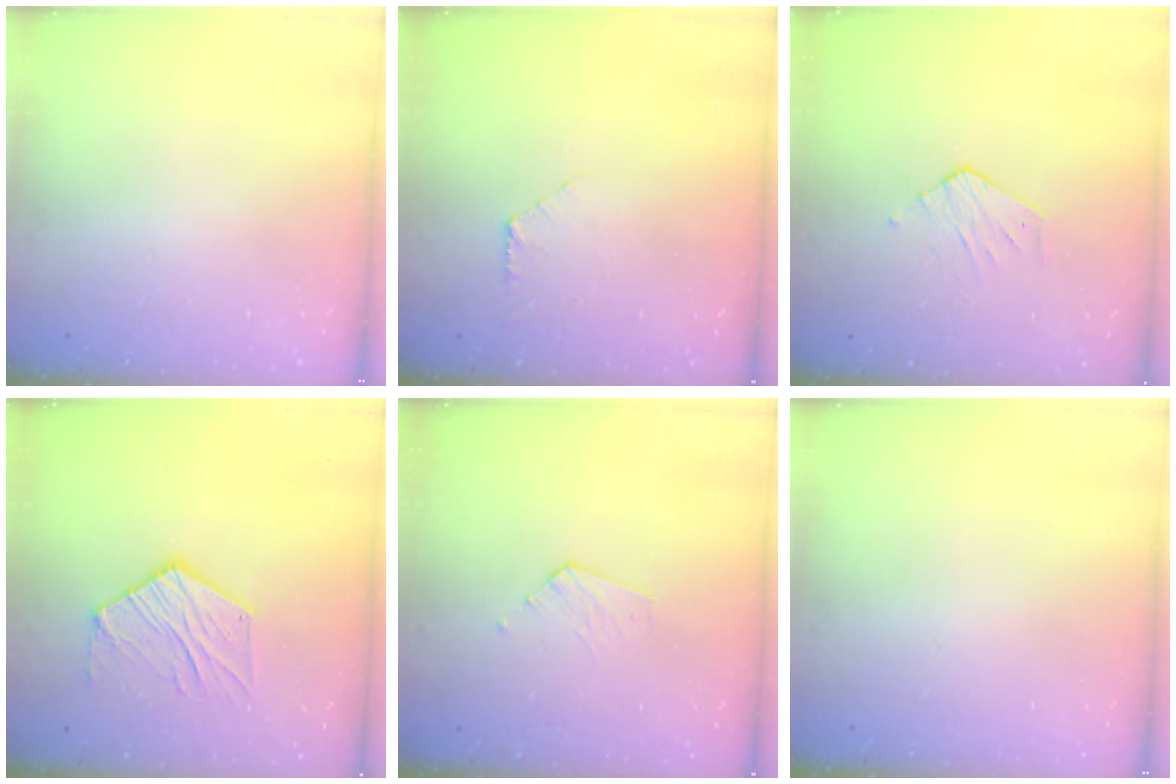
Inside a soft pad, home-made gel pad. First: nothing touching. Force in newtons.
{"total": 4.4, "press": 4.4, "slide": 0.4}
{"total": 3.3, "press": 3.3, "slide": 0.3}
{"total": 11.4, "press": 11.4, "slide": 0.9}
{"total": 3.3, "press": 3.3, "slide": 0.3}
{"total": 0.0}